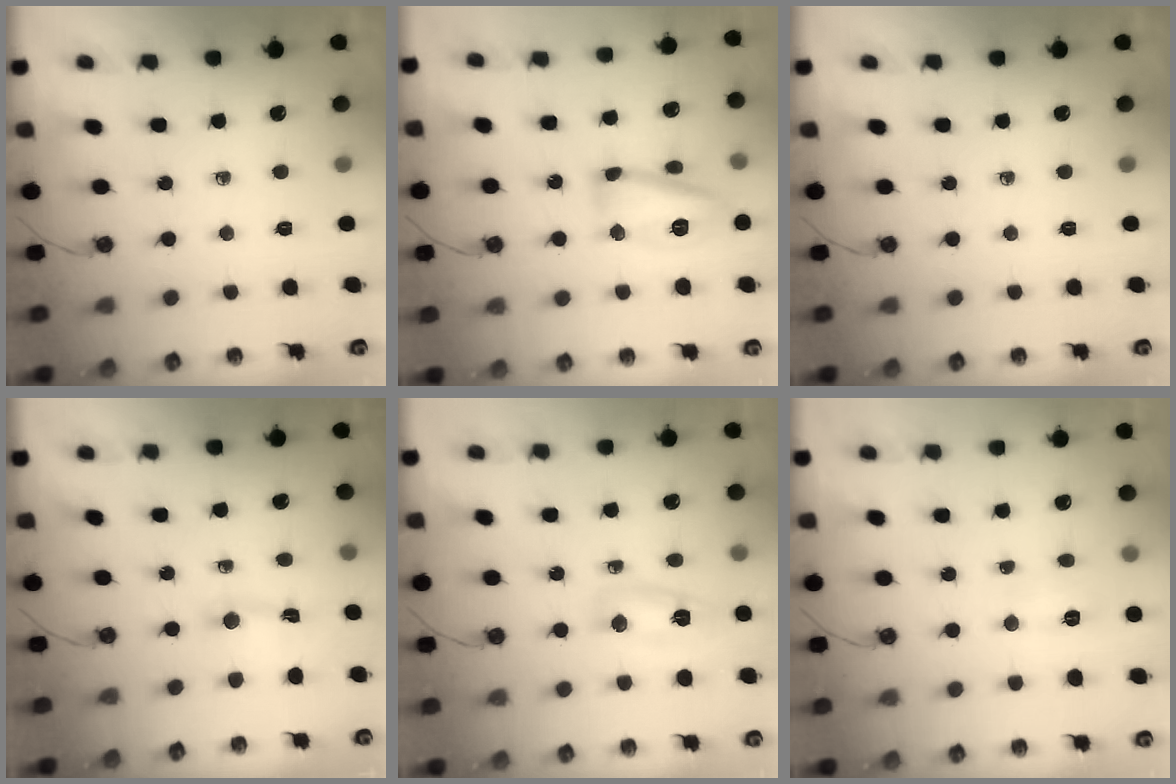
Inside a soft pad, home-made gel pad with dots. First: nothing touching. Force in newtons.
{"total": 13.2, "press": 13.1, "slide": 1.3}
{"total": 0.0}
{"total": 1.6, "press": 1.6, "slide": 0.2}
{"total": 5.5, "press": 5.2, "slide": 1.5}
{"total": 3.7, "press": 3.7, "slide": 0.4}